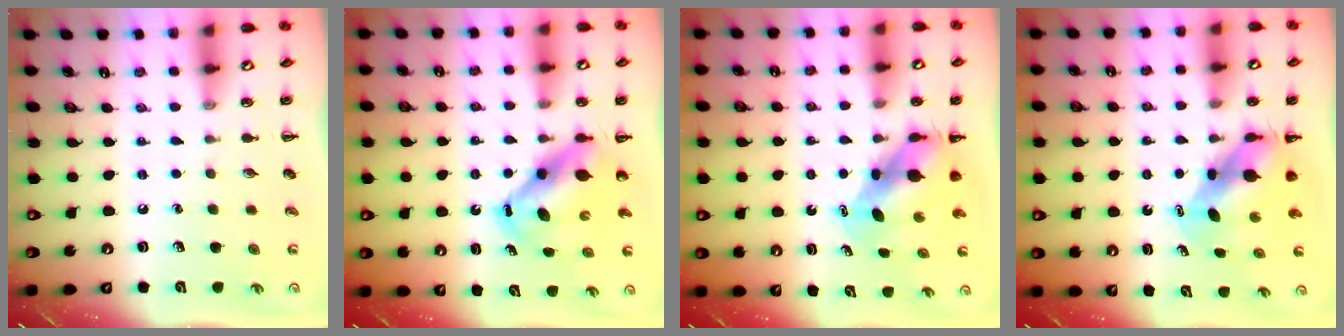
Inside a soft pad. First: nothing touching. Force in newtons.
{"total": 6.9, "press": 6.8, "slide": 1.6}
{"total": 6.8, "press": 6.6, "slide": 1.5}
{"total": 6.8, "press": 6.6, "slide": 1.5}